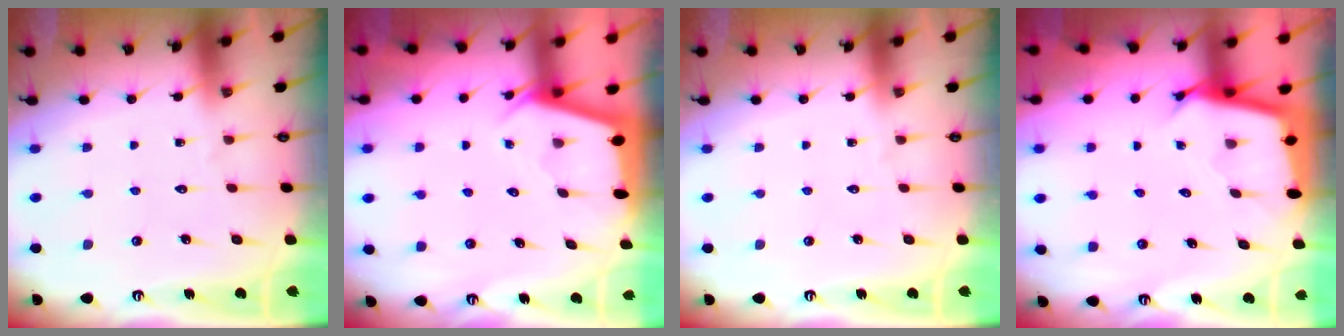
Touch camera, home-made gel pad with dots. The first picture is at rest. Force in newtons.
{"total": 2.2, "press": 2.2, "slide": 0.3}
{"total": 0.0}
{"total": 2.7, "press": 2.7, "slide": 0.1}